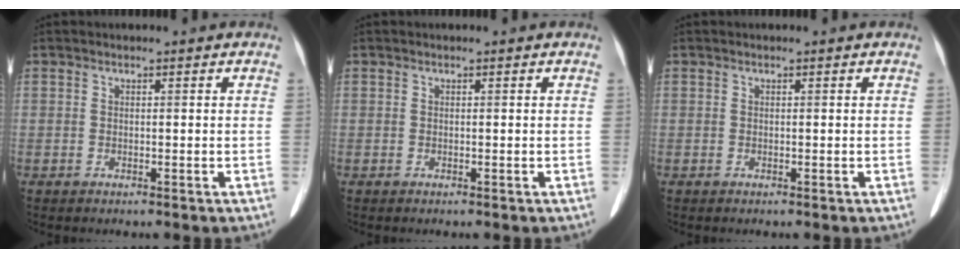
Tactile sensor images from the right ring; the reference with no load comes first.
{"total": 0.0}
{"total": 0.0}